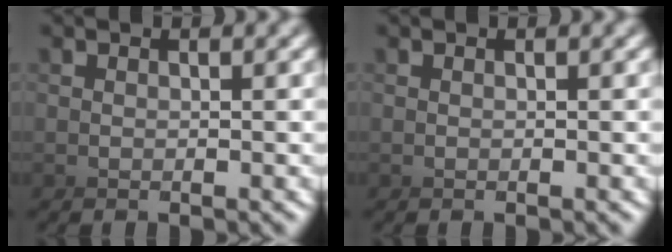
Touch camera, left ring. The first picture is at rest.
{"total": 0.0}